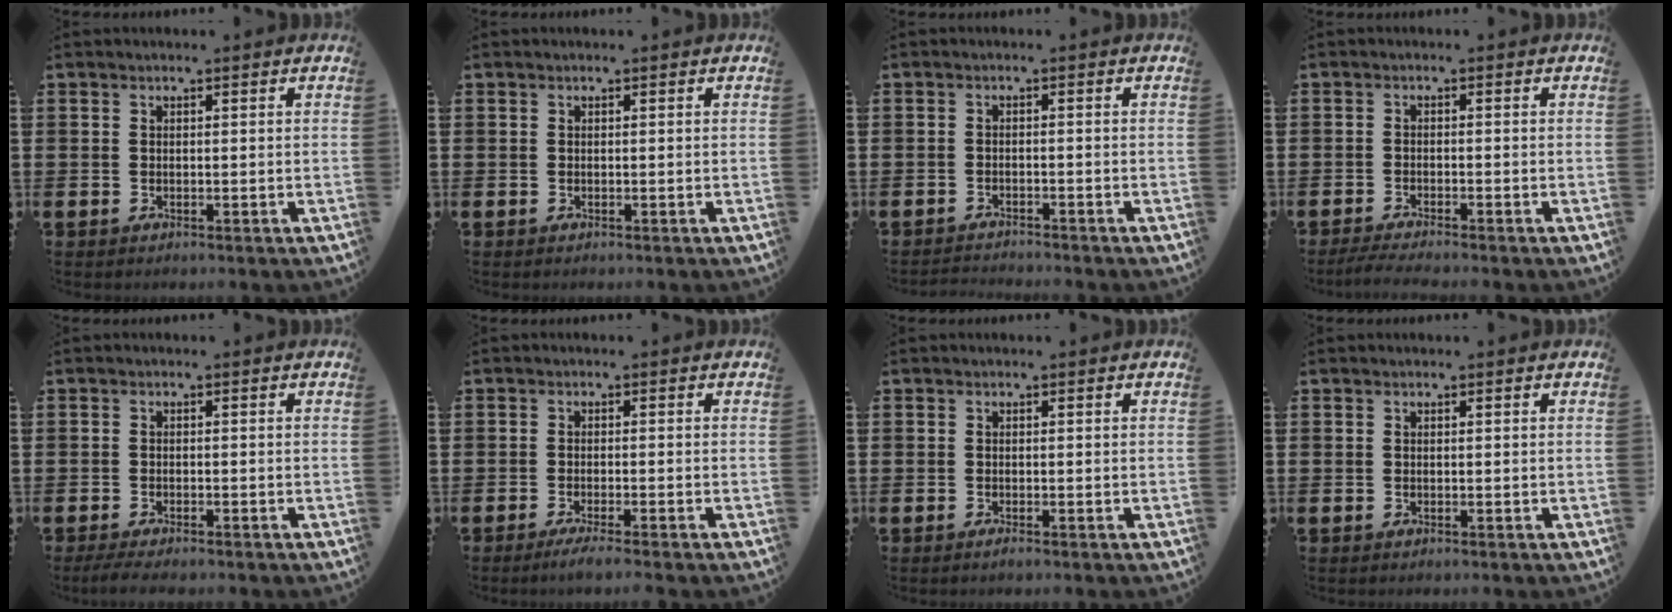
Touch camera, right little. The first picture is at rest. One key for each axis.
{"total": 0.0}
{"total": 1.4, "fx": -1.3, "fy": -0.1, "fz": 0.0, "tx": -0.002, "ty": 0.002, "tz": -0.027}
{"total": 1.7, "fx": -1.4, "fy": 0.0, "fz": 0.9, "tx": -0.015, "ty": 0.002, "tz": -0.027}
{"total": 1.4, "fx": -1.1, "fy": 0.2, "fz": 0.8, "tx": -0.016, "ty": 0.000, "tz": -0.021}
{"total": 1.8, "fx": -1.2, "fy": 0.0, "fz": 1.3, "tx": -0.019, "ty": 0.000, "tz": -0.023}
{"total": 0.5, "fx": -0.3, "fy": 0.1, "fz": 0.5, "tx": 0.001, "ty": -0.006, "tz": -0.006}
{"total": 0.0}